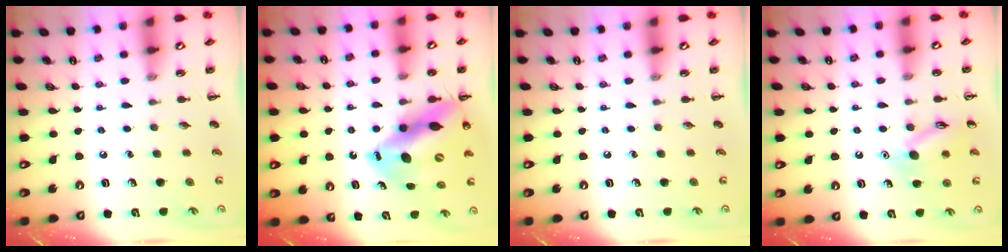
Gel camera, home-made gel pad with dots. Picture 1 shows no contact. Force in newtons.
{"total": 15.9, "press": 15.1, "slide": 4.7}
{"total": 0.0}
{"total": 11.4, "press": 11.3, "slide": 0.7}